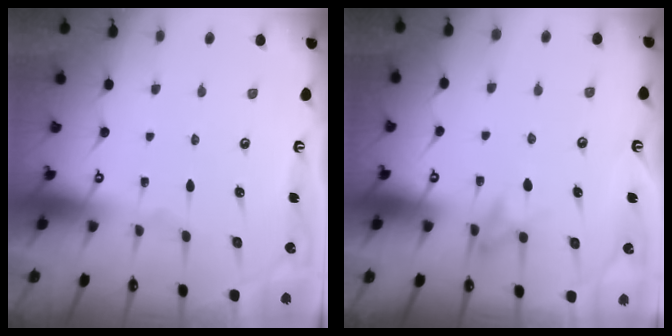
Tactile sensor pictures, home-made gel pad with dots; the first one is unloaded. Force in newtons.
{"total": 9.3, "press": 9.2, "slide": 1.3}